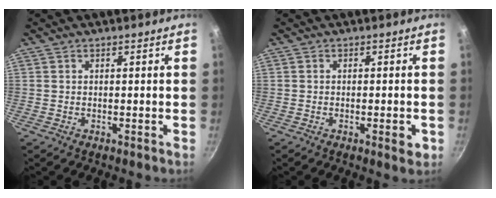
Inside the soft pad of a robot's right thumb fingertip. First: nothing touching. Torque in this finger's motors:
{"motor_torque": [0.18, 0.65, -0.13, 0.02, 0.05]}